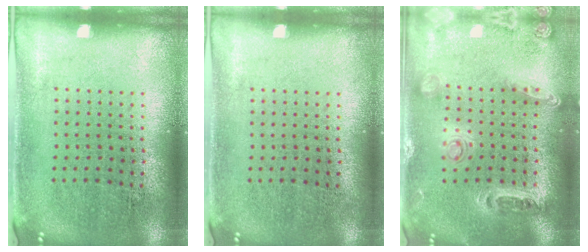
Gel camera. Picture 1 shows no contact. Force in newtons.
{"total": 0.0}
{"total": 1.4, "press": 1.3, "slide": 0.3}